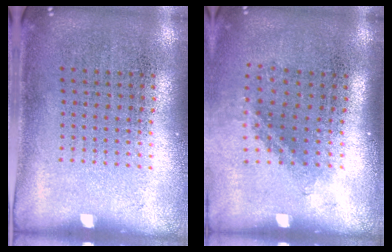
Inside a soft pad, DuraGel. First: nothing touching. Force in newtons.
{"total": 1.5, "press": 1.0, "slide": 1.0}